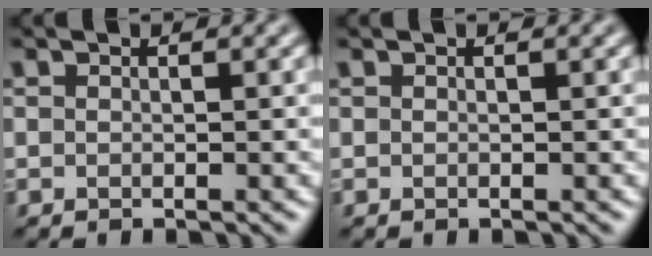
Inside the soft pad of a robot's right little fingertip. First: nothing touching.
{"total": 0.0}